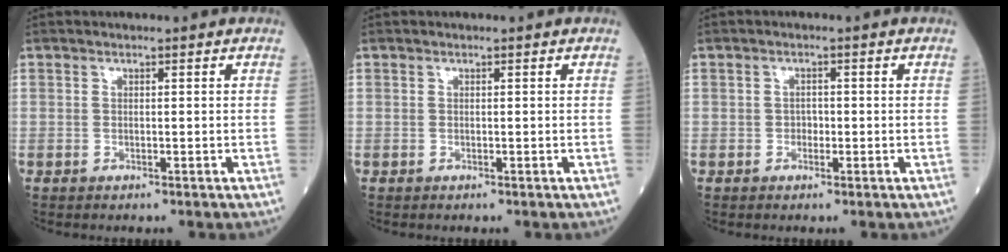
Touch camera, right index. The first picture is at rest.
{"total": 0.0}
{"total": 1.2, "force": [-0.3, 0.9, 0.7], "torque": [-0.010, 0.003, -0.006]}